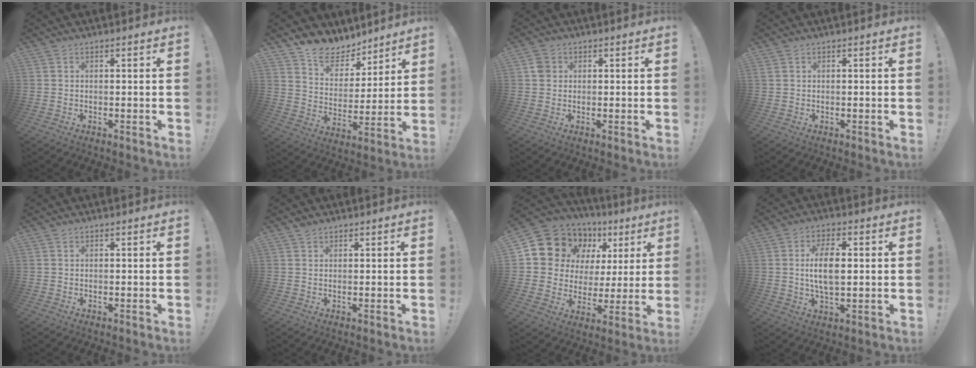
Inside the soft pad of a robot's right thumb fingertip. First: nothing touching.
{"total": 10.4, "force": [8.7, 5.4, 1.9], "torque": [-0.038, -0.074, 0.165]}
{"total": 2.8, "force": [0.8, 2.5, 1.1], "torque": [-0.006, 0.001, 0.014]}
{"total": 0.5, "force": [0.2, 0.4, 0.2], "torque": [-0.010, 0.004, 0.005]}
{"total": 0.0}
{"total": 1.4, "force": [1.1, 0.8, 0.3], "torque": [-0.002, -0.002, 0.021]}
{"total": 12.9, "force": [8.5, 8.8, 4.2], "torque": [-0.066, -0.070, 0.168]}
{"total": 9.9, "force": [1.0, 5.0, 8.4], "torque": [-0.145, -0.005, 0.012]}